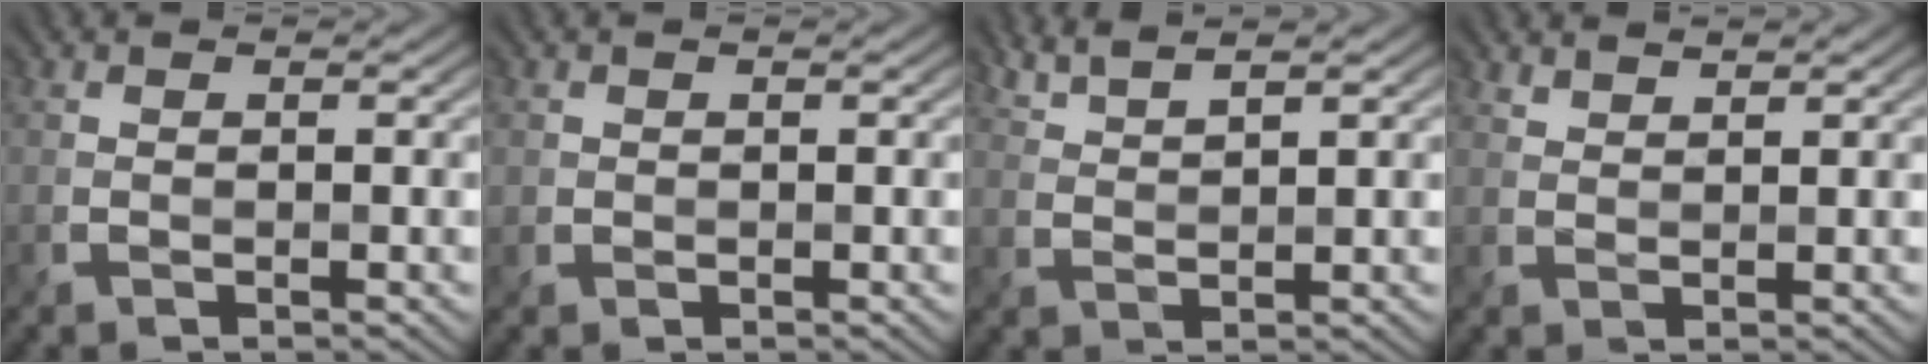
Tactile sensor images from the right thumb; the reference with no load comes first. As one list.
[{"total": 0.9, "force": [0.3, 0.9, 0.0], "torque": [-0.003, -0.003, 0.006]}, {"total": 3.3, "force": [2.8, 0.3, 1.7], "torque": [-0.029, 0.004, 0.059]}, {"total": 1.9, "force": [1.8, 0.3, 0.5], "torque": [-0.015, -0.002, 0.039]}]